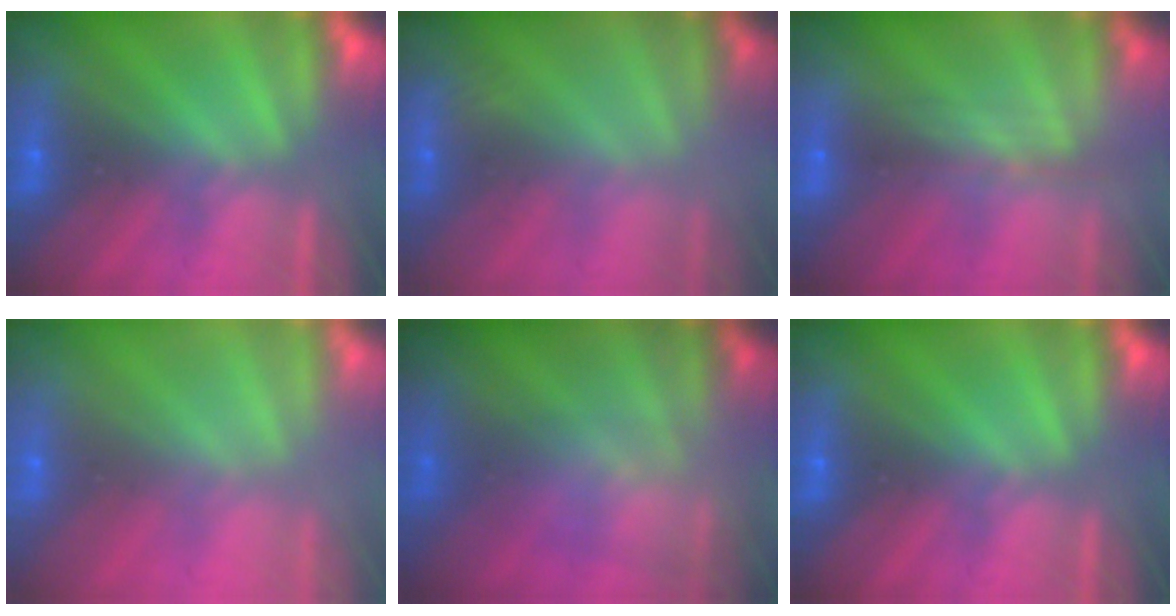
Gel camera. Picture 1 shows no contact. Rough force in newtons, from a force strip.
{"total": 2.6}
{"total": 2.4}
{"total": 9.6}
{"total": 8.5}
{"total": 0.0}